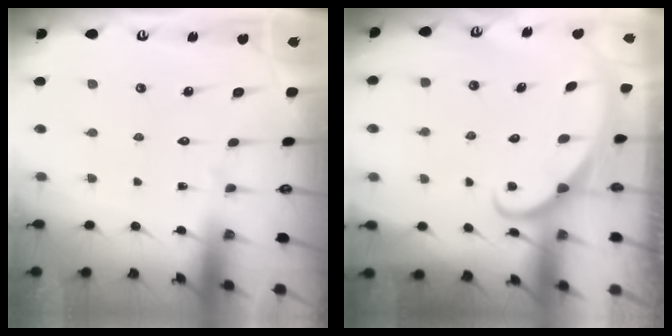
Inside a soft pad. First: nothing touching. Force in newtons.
{"total": 2.2, "press": 2.2, "slide": 0.1}